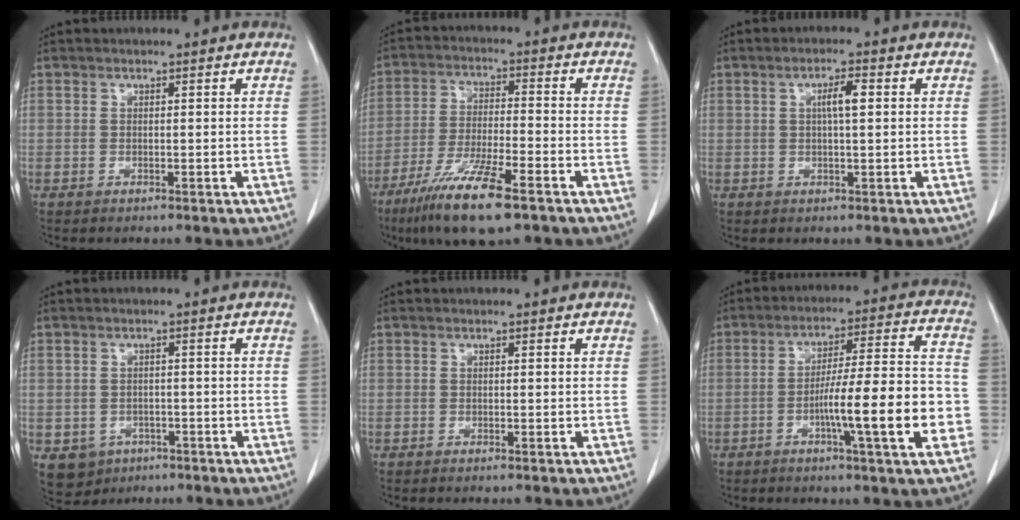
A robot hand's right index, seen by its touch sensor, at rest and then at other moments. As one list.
[{"total": 12.3, "force": [-7.8, 1.3, 9.4], "torque": [-0.181, -0.030, -0.138]}, {"total": 3.3, "force": [0.7, 0.4, 3.2], "torque": [-0.058, 0.004, 0.011]}, {"total": 4.9, "force": [-2.4, 4.0, 1.2], "torque": [-0.016, 0.003, -0.029]}, {"total": 0.0}, {"total": 14.0, "force": [-4.1, 0.7, 13.4], "torque": [-0.206, 0.007, -0.062]}]